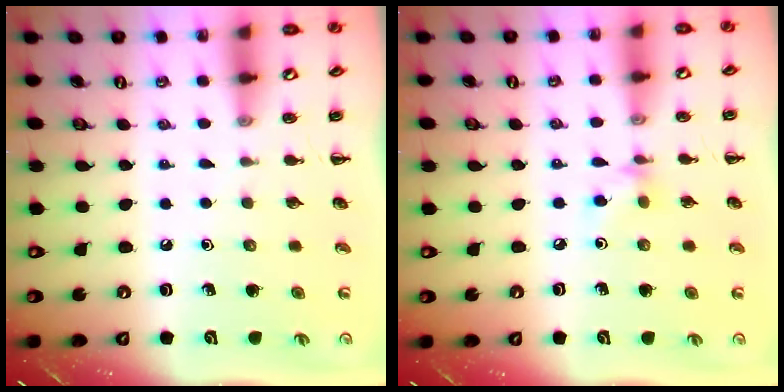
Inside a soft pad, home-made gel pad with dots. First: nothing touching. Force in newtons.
{"total": 5.6, "press": 5.5, "slide": 1.2}